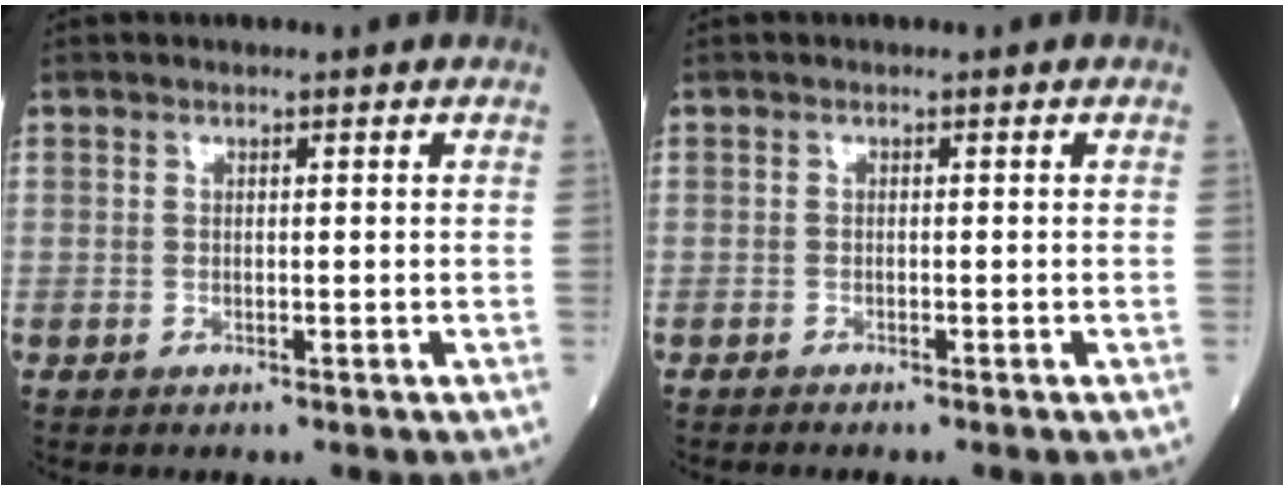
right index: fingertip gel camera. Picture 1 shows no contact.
{"total": 0.6, "force": [-0.6, -0.1, 0.1], "torque": [0.000, -0.001, -0.012]}